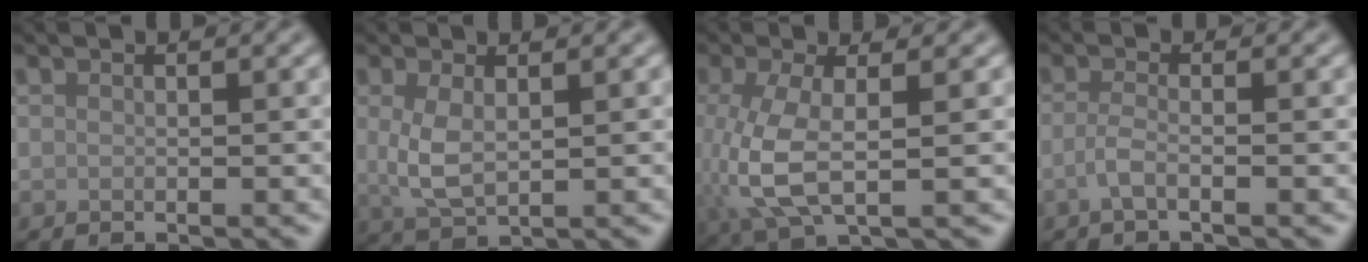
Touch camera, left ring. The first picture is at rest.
{"total": 3.3, "force": [0.5, 1.5, 2.8], "torque": [-0.066, -0.003, 0.014]}
{"total": 5.6, "force": [-0.6, 1.9, 5.2], "torque": [-0.125, -0.008, -0.010]}
{"total": 1.9, "force": [-0.7, 0.6, 1.7], "torque": [-0.031, -0.001, -0.022]}